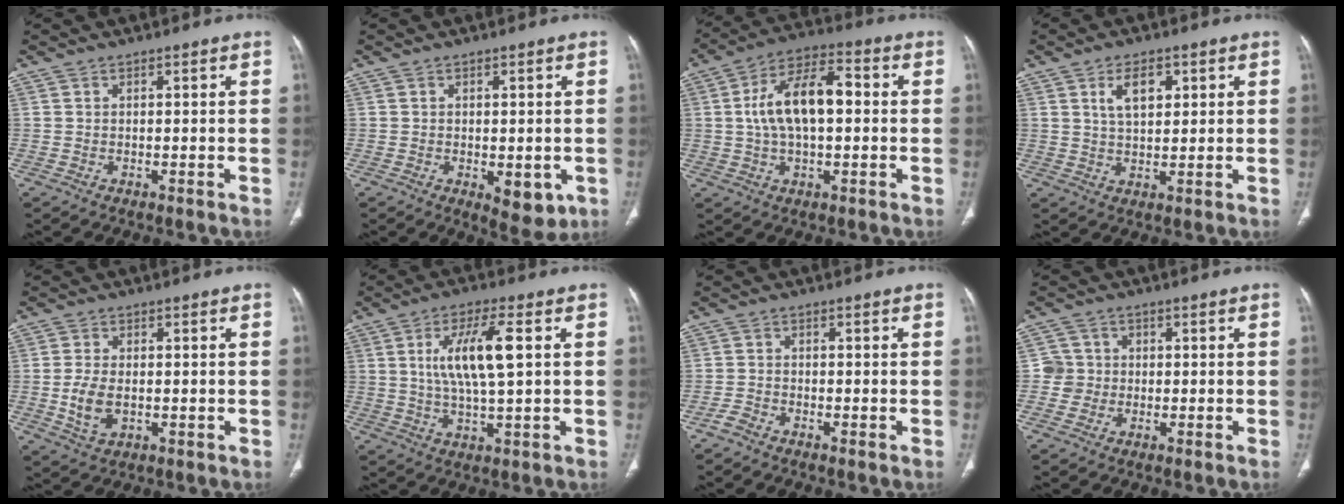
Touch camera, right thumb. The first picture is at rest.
{"total": 6.4, "force": [-1.7, 3.2, 5.2], "torque": [-0.051, -0.010, -0.011]}
{"total": 13.8, "force": [1.0, 7.0, 11.9], "torque": [-0.211, 0.028, 0.010]}
{"total": 5.9, "force": [2.4, 3.1, 4.4], "torque": [-0.065, -0.008, 0.045]}
{"total": 6.0, "force": [-0.6, 3.7, 4.7], "torque": [-0.095, -0.003, -0.006]}
{"total": 10.9, "force": [2.2, 2.8, 10.4], "torque": [-0.207, -0.001, 0.042]}
{"total": 1.8, "force": [-1.5, 0.7, 0.8], "torque": [-0.019, 0.001, -0.033]}
{"total": 3.7, "force": [-0.2, 3.7, 0.1], "torque": [0.027, 0.011, -0.008]}